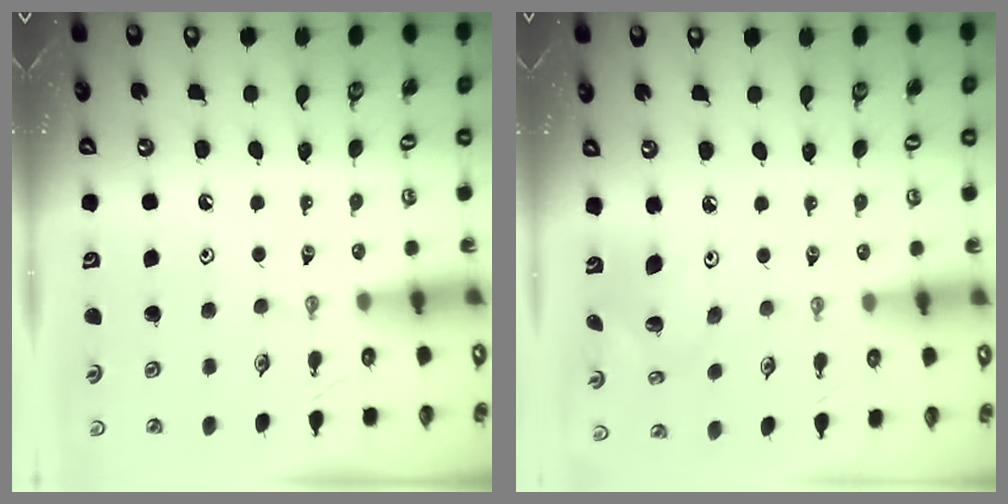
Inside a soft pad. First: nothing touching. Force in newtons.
{"total": 6.4, "press": 6.4, "slide": 0.3}